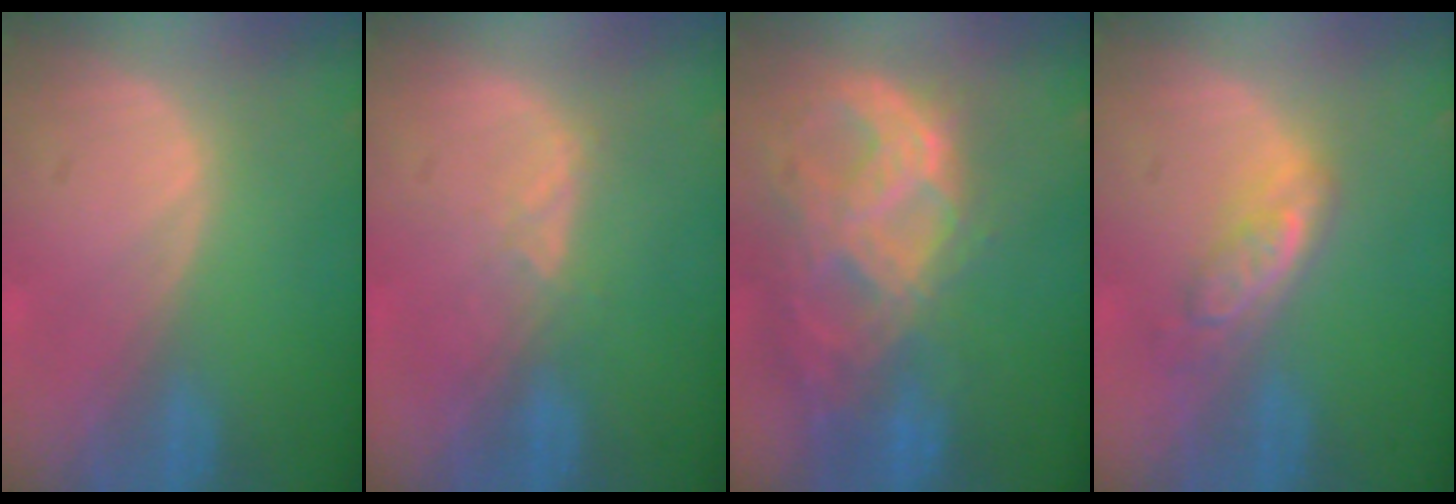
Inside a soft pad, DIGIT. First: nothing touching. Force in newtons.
{"total": 2.3, "press": 2.2, "slide": 0.9}
{"total": 11.4, "press": 9.7, "slide": 6.1}
{"total": 5.0, "press": 4.6, "slide": 1.9}